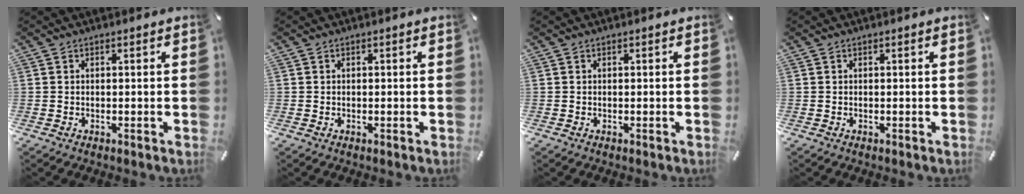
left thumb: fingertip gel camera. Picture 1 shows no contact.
{"total": 0.0}
{"total": 0.0}
{"total": 0.0}